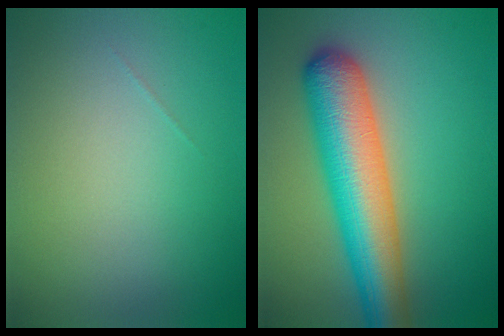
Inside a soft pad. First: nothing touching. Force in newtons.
{"total": 8.9, "press": 8.9, "slide": 0.4}